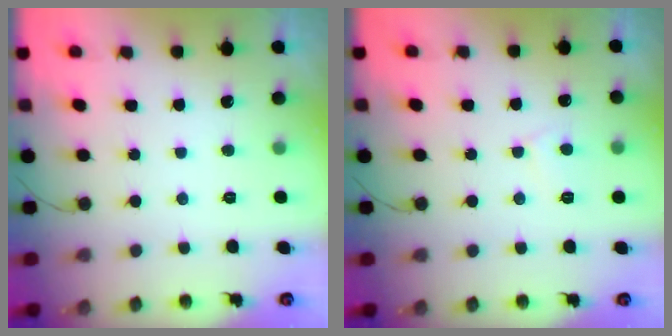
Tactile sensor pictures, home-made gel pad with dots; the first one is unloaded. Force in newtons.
{"total": 3.4, "press": 3.3, "slide": 0.5}